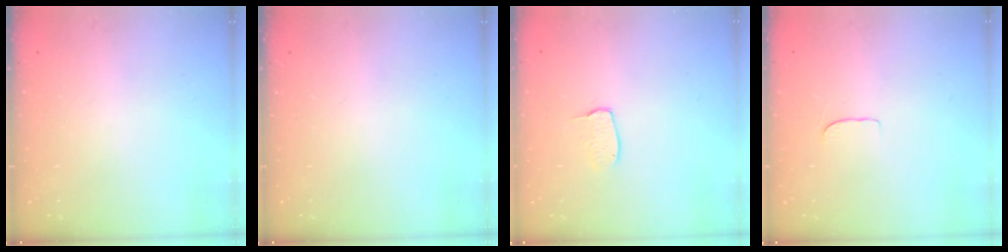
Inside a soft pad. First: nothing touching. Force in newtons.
{"total": 0.0}
{"total": 4.8, "press": 4.8, "slide": 0.3}
{"total": 4.9, "press": 4.9, "slide": 0.5}